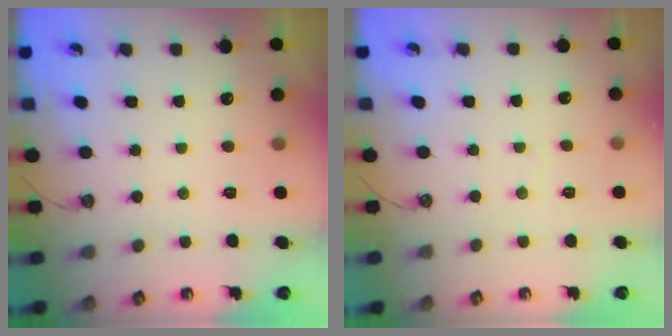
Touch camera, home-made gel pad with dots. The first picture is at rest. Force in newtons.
{"total": 2.8, "press": 2.8, "slide": 0.4}